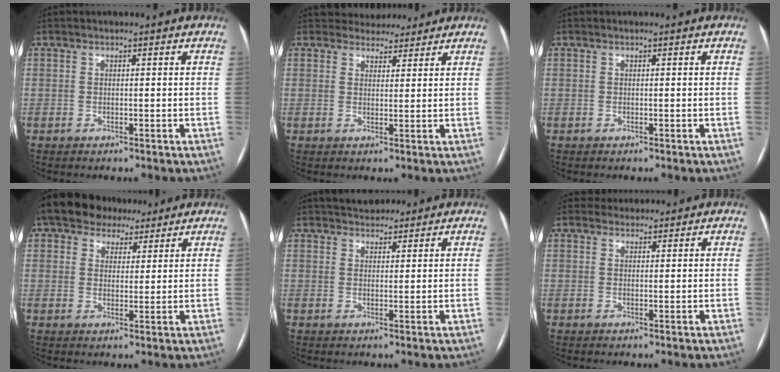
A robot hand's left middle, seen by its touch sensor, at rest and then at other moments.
{"total": 4.7, "force": [4.3, 1.9, 0.0], "torque": [0.007, 0.007, 0.057]}
{"total": 0.0}
{"total": 8.1, "force": [6.2, 4.9, 2.0], "torque": [-0.028, 0.027, 0.095]}
{"total": 4.5, "force": [4.0, 1.8, 1.0], "torque": [-0.009, 0.021, 0.062]}
{"total": 2.3, "force": [2.0, 0.9, -0.4], "torque": [0.011, 0.016, 0.029]}